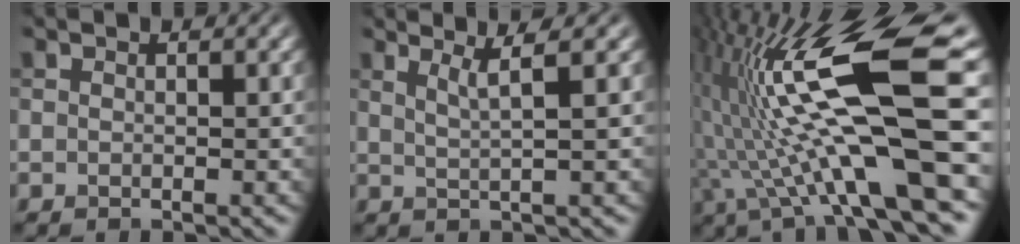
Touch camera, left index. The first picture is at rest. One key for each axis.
{"total": 2.5, "fx": 1.3, "fy": 0.4, "fz": 2.1, "tx": -0.031, "ty": 0.003, "tz": 0.020}
{"total": 16.0, "fx": 1.6, "fy": 3.3, "fz": 15.6, "tx": -0.275, "ty": 0.013, "tz": 0.032}